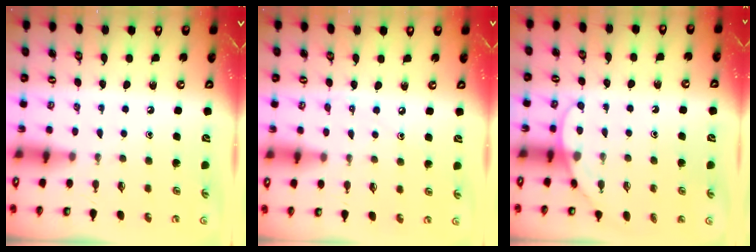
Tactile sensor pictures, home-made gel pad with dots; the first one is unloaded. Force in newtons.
{"total": 4.3, "press": 4.3, "slide": 0.6}
{"total": 6.5, "press": 6.4, "slide": 0.6}